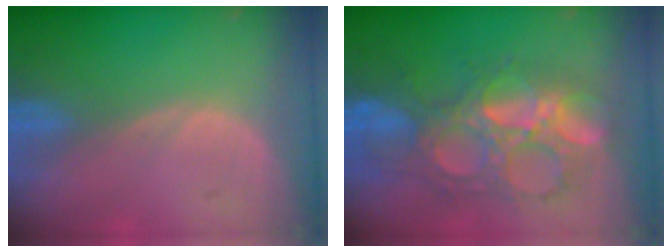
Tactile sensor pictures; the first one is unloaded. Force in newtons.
{"total": 10.3, "press": 10.2, "slide": 0.6}